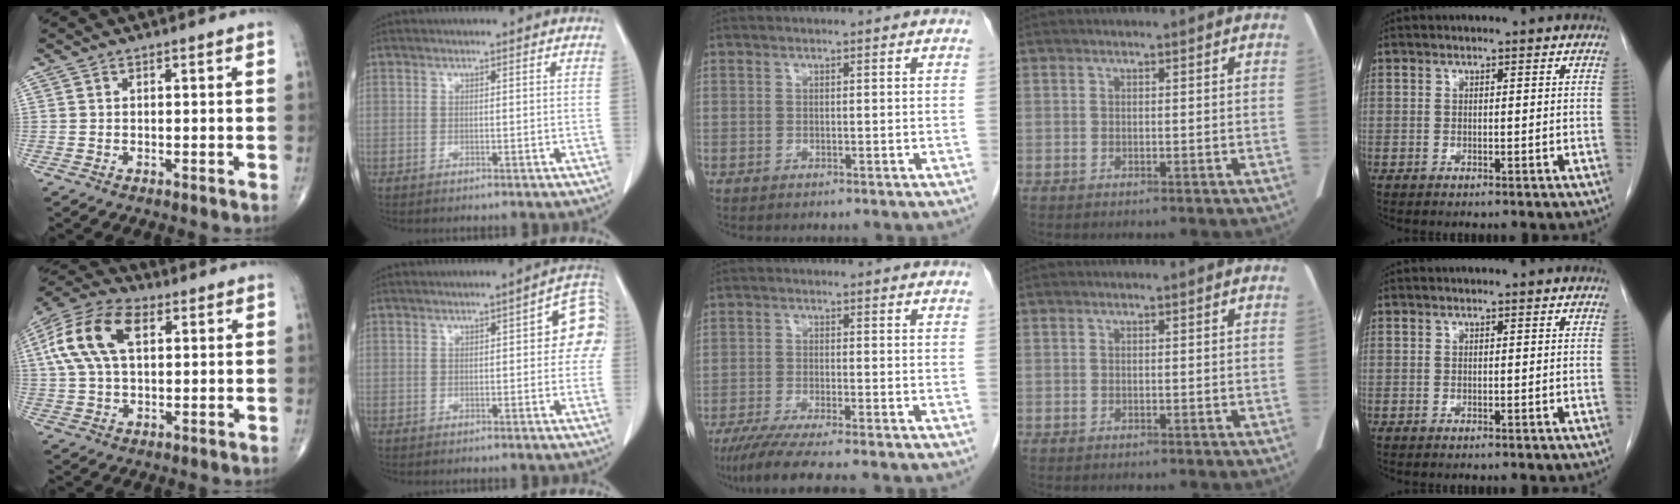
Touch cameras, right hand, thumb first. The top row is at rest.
{"thumb": {"total": 14.4, "force": [4.0, 8.0, 11.2], "torque": [-0.230, 0.022, 0.069]}, "index": {"total": 7.2, "force": [1.2, 2.6, 6.6], "torque": [-0.063, 0.028, 0.006]}, "middle": {"total": 8.7, "force": [-7.1, -0.5, 5.0], "torque": [-0.074, -0.026, -0.113]}}